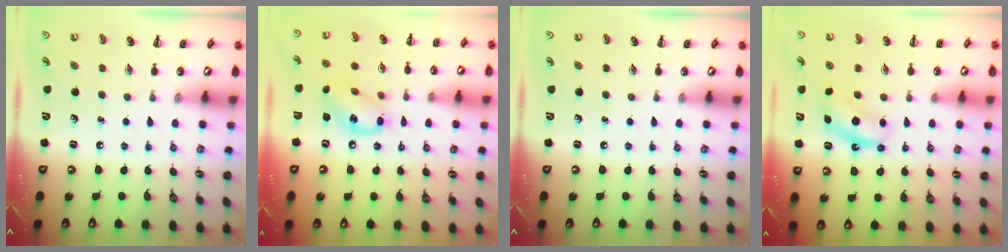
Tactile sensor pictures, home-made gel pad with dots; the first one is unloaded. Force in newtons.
{"total": 12.7, "press": 12.6, "slide": 1.8}
{"total": 0.0}
{"total": 6.3, "press": 6.2, "slide": 1.2}